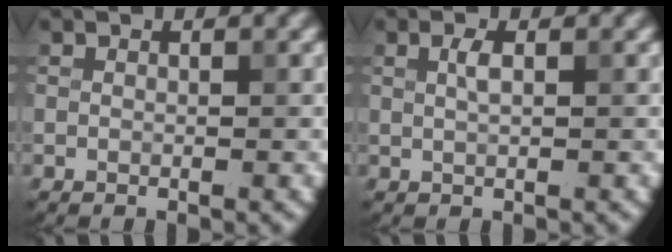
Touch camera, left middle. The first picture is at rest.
{"total": 1.2, "force": [0.4, 0.4, 1.0], "torque": [-0.022, 0.003, 0.008]}